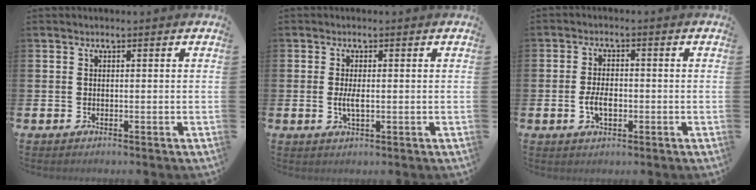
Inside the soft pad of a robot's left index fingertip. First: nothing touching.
{"total": 2.5, "force": [-0.2, 0.9, 2.3], "torque": [-0.043, 0.002, -0.005]}
{"total": 3.6, "force": [-0.8, 2.1, 2.9], "torque": [-0.044, 0.001, -0.016]}